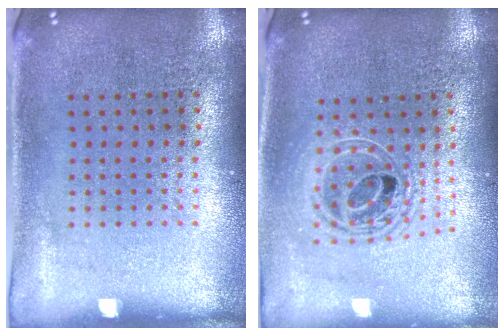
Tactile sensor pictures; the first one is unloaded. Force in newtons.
{"total": 1.8, "press": 1.4, "slide": 1.1}